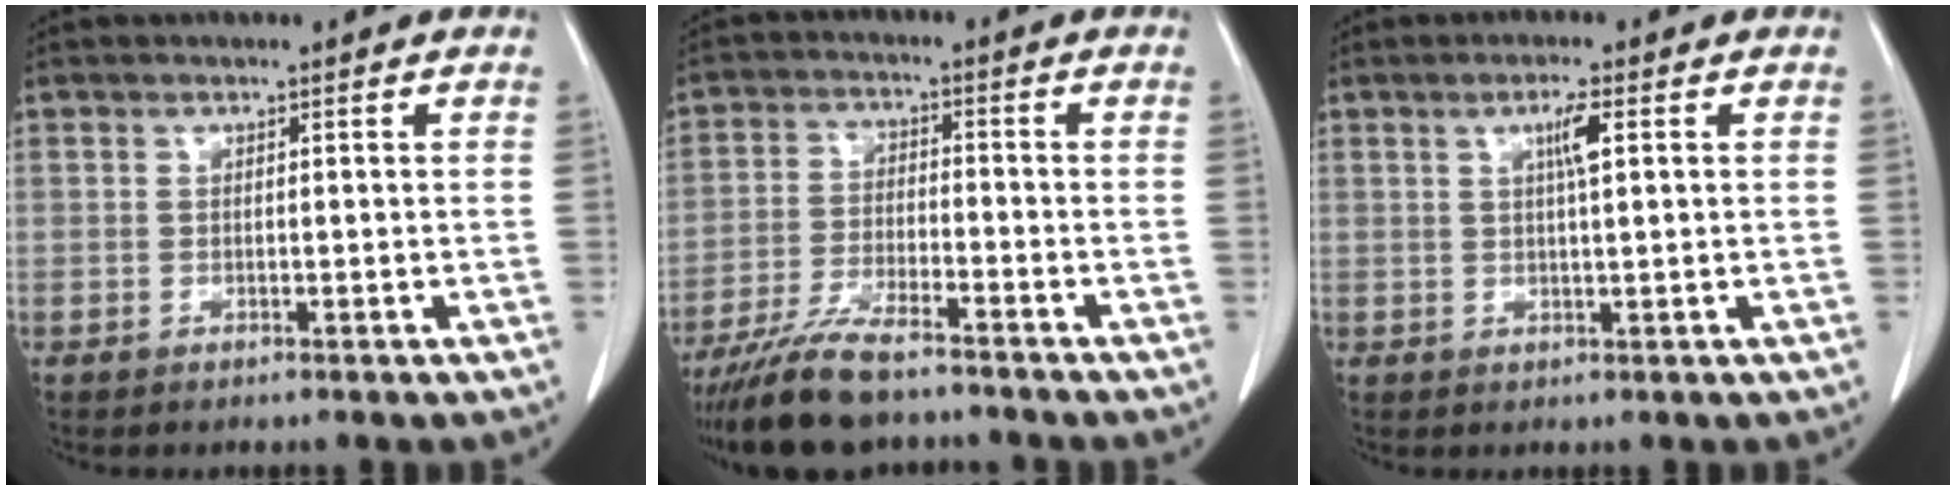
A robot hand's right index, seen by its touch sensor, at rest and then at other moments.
{"total": 9.4, "force": [-7.8, 1.5, 4.8], "torque": [-0.091, -0.026, -0.139]}
{"total": 3.2, "force": [1.0, 0.1, 3.0], "torque": [-0.053, 0.001, 0.018]}